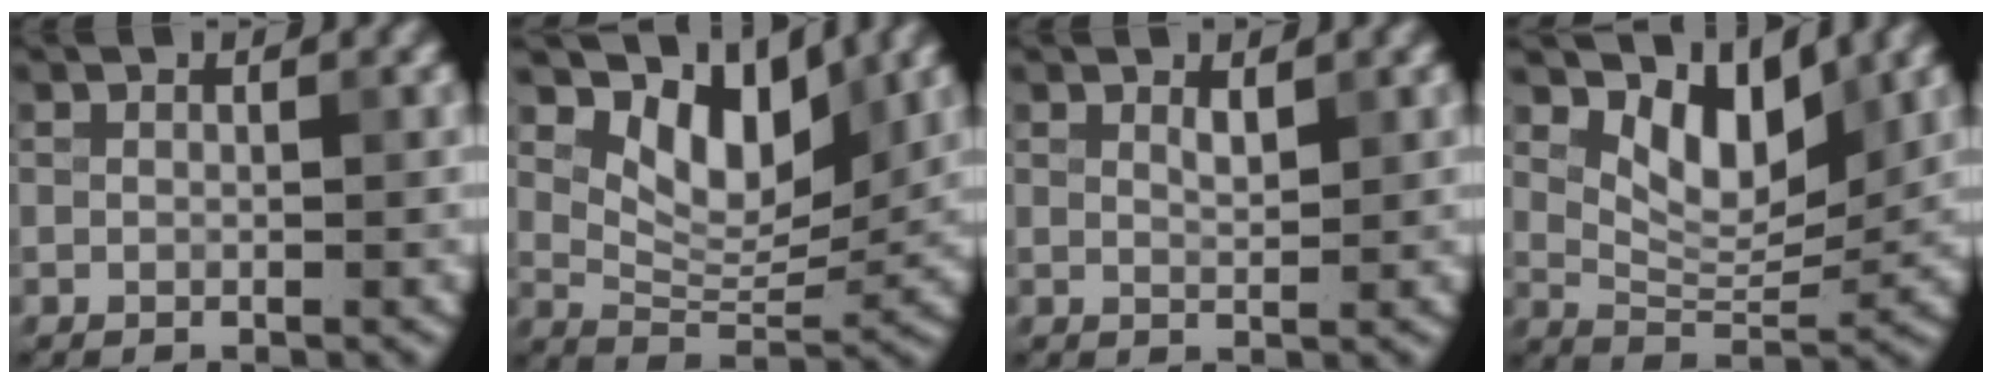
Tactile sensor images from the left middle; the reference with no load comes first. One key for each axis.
{"total": 6.5, "fx": 3.5, "fy": 3.2, "fz": 4.4, "tx": -0.071, "ty": -0.012, "tz": 0.056}
{"total": 1.0, "fx": 0.7, "fy": 0.3, "fz": 0.6, "tx": -0.013, "ty": -0.002, "tz": 0.014}
{"total": 5.3, "fx": 2.9, "fy": 2.5, "fz": 3.7, "tx": -0.068, "ty": -0.015, "tz": 0.048}